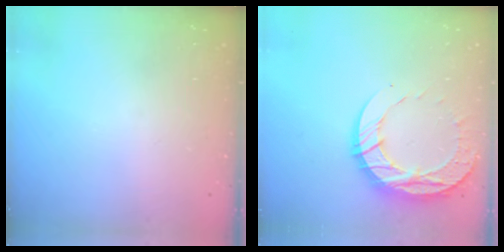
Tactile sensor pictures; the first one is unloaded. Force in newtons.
{"total": 13.8, "press": 13.7, "slide": 1.1}